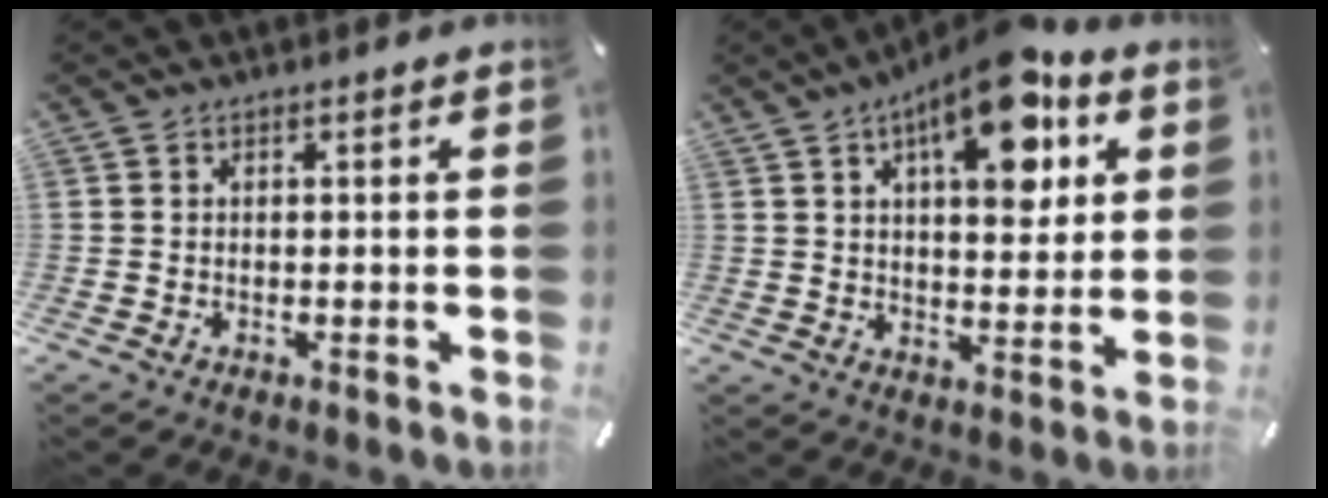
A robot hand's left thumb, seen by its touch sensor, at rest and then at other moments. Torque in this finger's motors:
{"motor_torque": [1.03, 0.69, 2.11, -0.66, 0.24]}